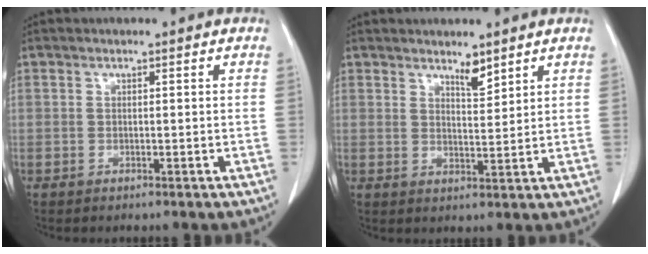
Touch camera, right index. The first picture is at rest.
{"total": 2.9, "force": [2.5, 0.6, 1.4], "torque": [-0.028, -0.009, 0.046]}